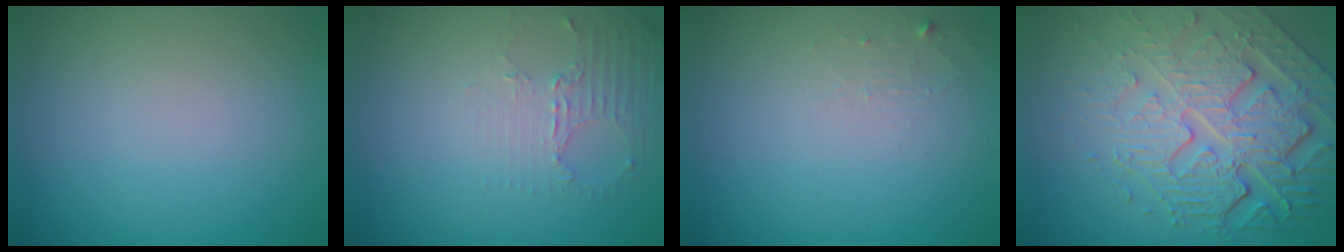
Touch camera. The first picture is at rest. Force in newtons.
{"total": 2.3, "press": 1.8, "slide": 1.6}
{"total": 1.0, "press": 1.0, "slide": 0.1}
{"total": 8.5, "press": 5.9, "slide": 6.2}